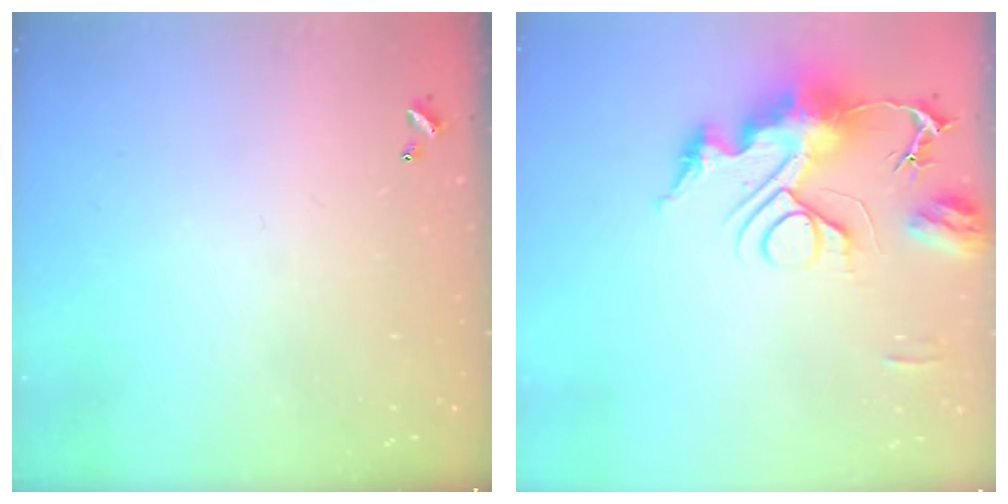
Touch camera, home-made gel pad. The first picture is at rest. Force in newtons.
{"total": 14.3, "press": 14.3, "slide": 1.5}